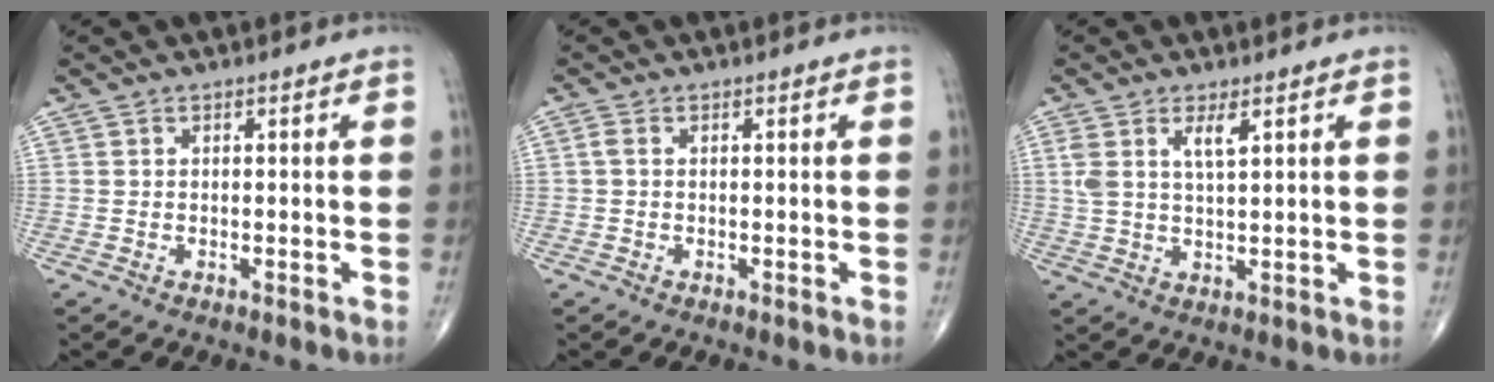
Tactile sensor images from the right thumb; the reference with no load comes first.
{"total": 1.0, "force": [0.0, 0.5, 0.8], "torque": [-0.020, -0.001, -0.003]}
{"total": 4.7, "force": [2.2, 1.4, 4.0], "torque": [-0.081, -0.007, 0.047]}